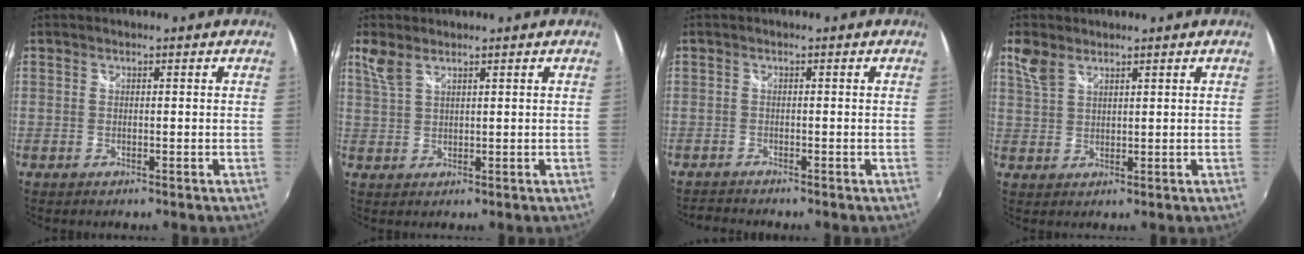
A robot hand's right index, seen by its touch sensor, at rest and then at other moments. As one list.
[{"total": 3.0, "force": [2.1, 1.1, 1.9], "torque": [-0.042, 0.003, 0.046]}, {"total": 1.9, "force": [-1.8, 0.1, -0.1], "torque": [-0.009, -0.007, -0.040]}, {"total": 3.8, "force": [2.5, 2.0, 2.1], "torque": [-0.045, 0.007, 0.052]}]